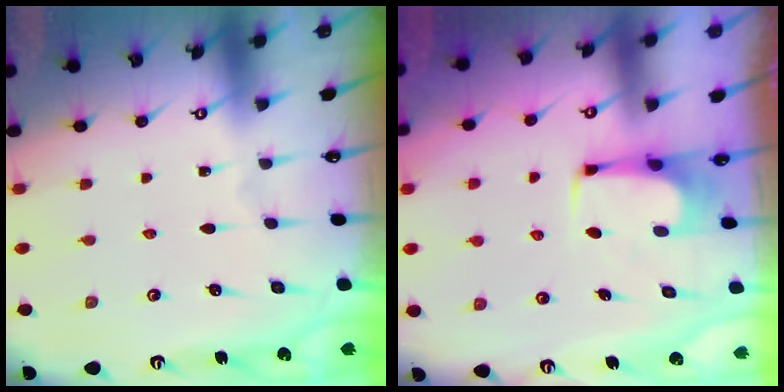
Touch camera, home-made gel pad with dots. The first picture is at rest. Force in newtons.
{"total": 3.9, "press": 3.9, "slide": 0.4}